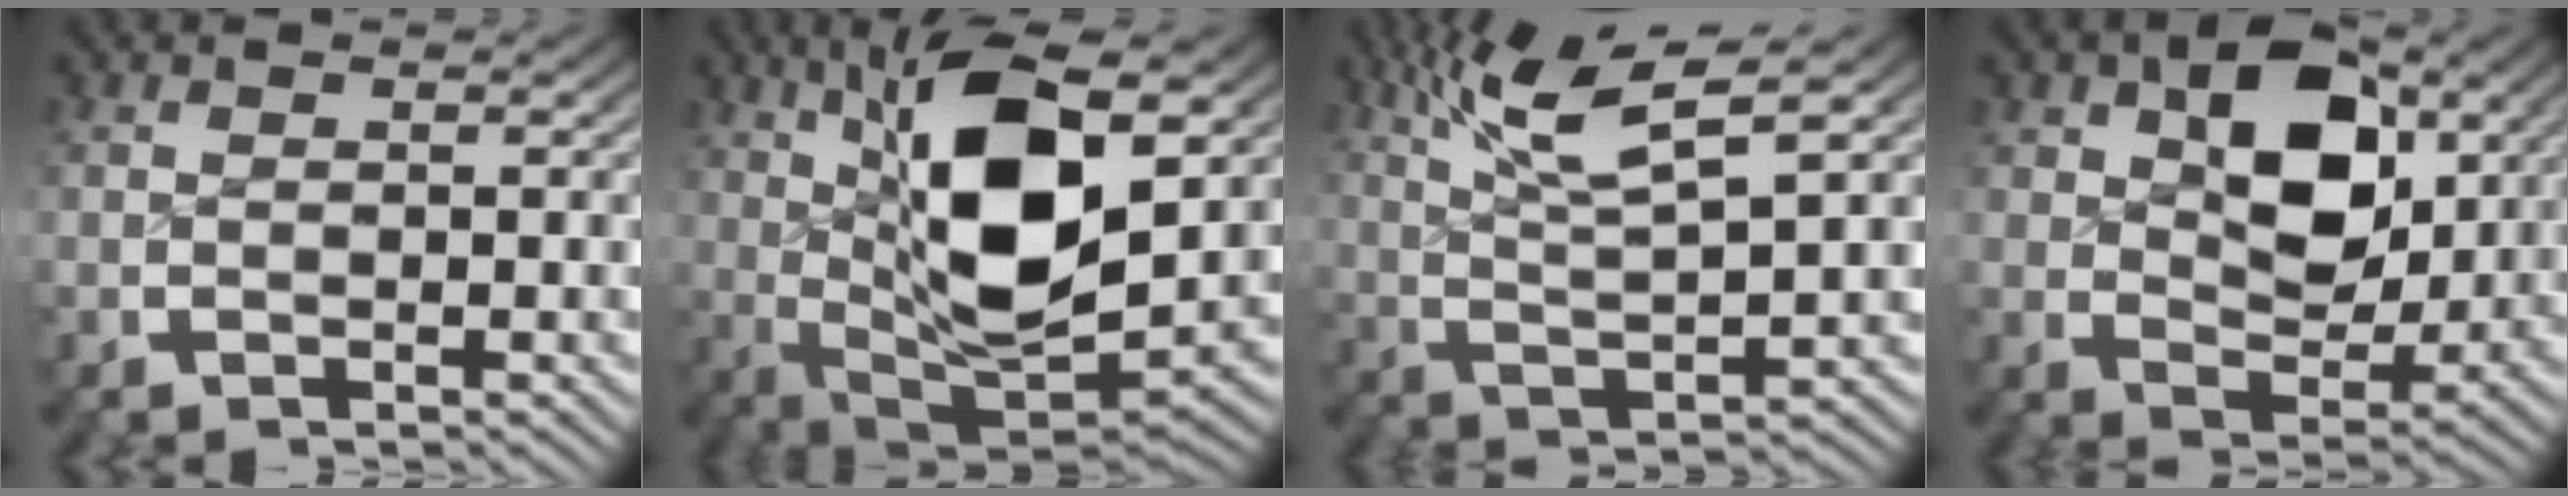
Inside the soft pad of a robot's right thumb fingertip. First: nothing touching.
{"total": 14.7, "force": [1.3, 7.5, 12.6], "torque": [-0.236, -0.038, 0.042]}
{"total": 9.0, "force": [4.3, 3.6, 7.1], "torque": [-0.135, -0.001, 0.071]}
{"total": 7.6, "force": [1.9, 4.8, 5.6], "torque": [-0.083, -0.024, 0.041]}